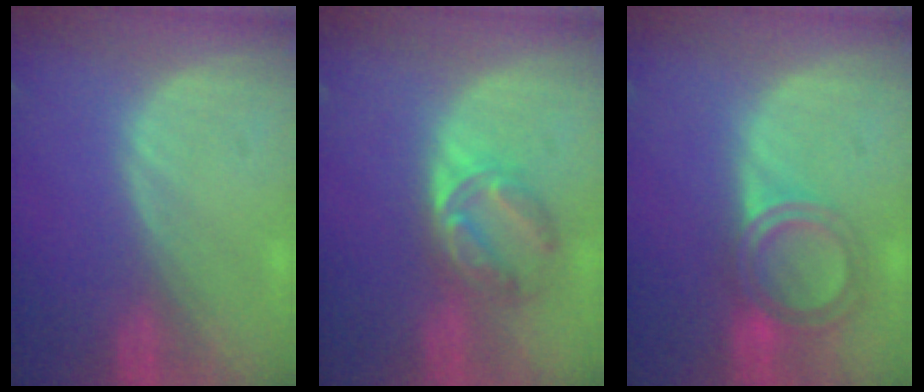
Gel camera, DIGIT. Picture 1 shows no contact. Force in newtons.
{"total": 5.8, "press": 5.5, "slide": 1.7}
{"total": 6.1, "press": 5.3, "slide": 3.1}